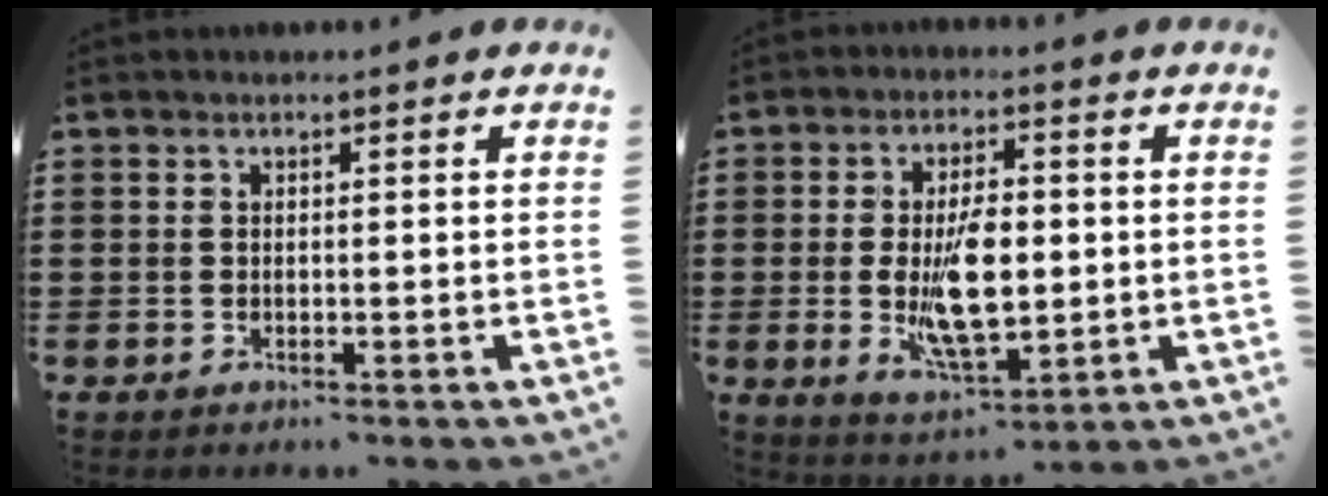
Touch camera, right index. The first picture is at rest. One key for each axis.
{"total": 10.1, "fx": -0.5, "fy": 4.5, "fz": 9.0, "tx": -0.170, "ty": -0.009, "tz": -0.013}